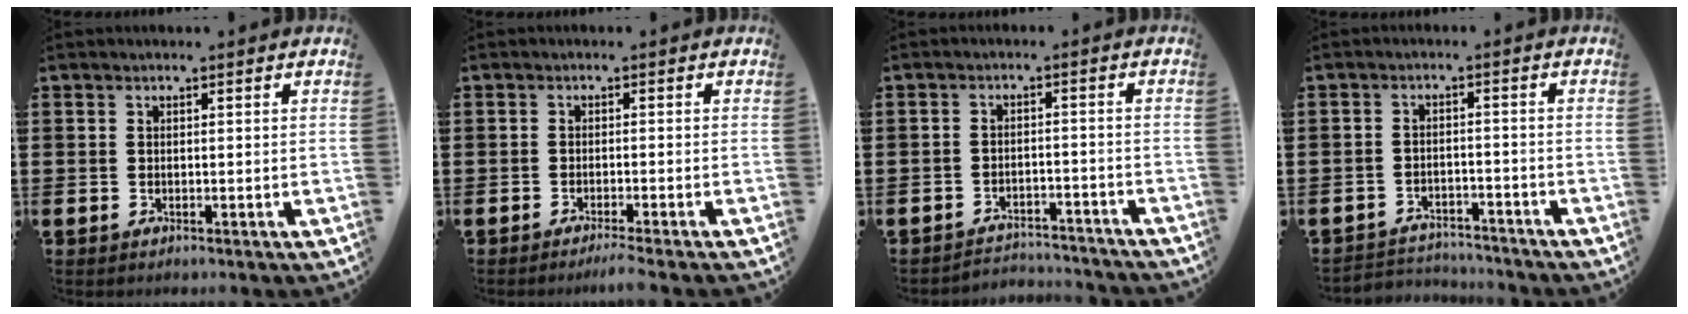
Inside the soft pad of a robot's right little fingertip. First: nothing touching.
{"total": 1.4, "force": [-1.2, -0.2, 0.8], "torque": [-0.011, 0.000, -0.022]}
{"total": 2.7, "force": [-2.7, 0.1, -0.1], "torque": [-0.005, 0.004, -0.060]}
{"total": 2.9, "force": [-2.8, 0.4, -0.2], "torque": [-0.005, 0.000, -0.062]}